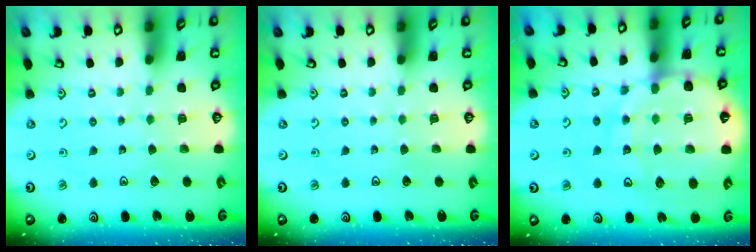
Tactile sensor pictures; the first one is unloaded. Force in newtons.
{"total": 0.0}
{"total": 14.9, "press": 14.8, "slide": 1.8}